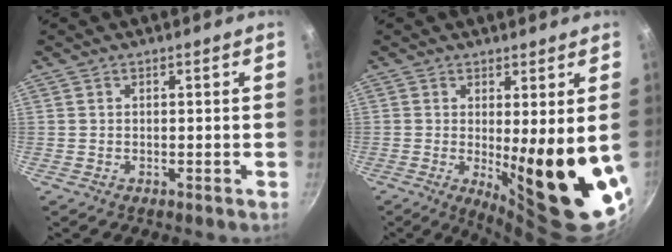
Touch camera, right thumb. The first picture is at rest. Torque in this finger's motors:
{"motor_torque": [2.44, 2.57, 2.38, -0.12, 0.44]}